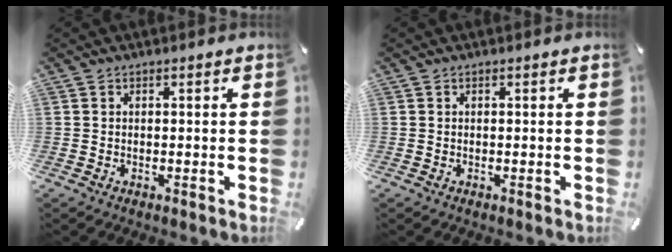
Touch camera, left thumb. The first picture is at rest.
{"total": 0.0}